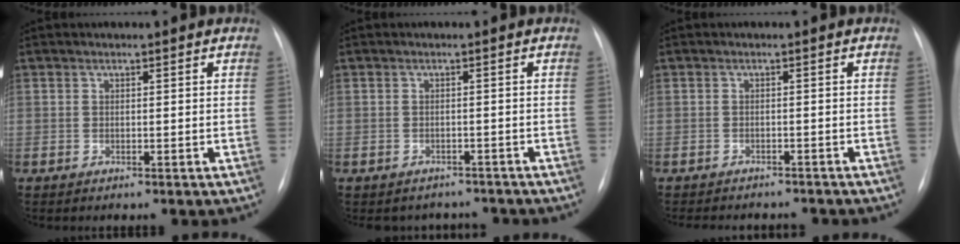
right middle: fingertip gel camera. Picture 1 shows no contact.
{"total": 4.5, "force": [-4.0, 2.1, -0.2], "torque": [0.005, 0.014, -0.045]}
{"total": 8.5, "force": [-7.7, 2.6, 2.5], "torque": [-0.036, 0.001, -0.090]}